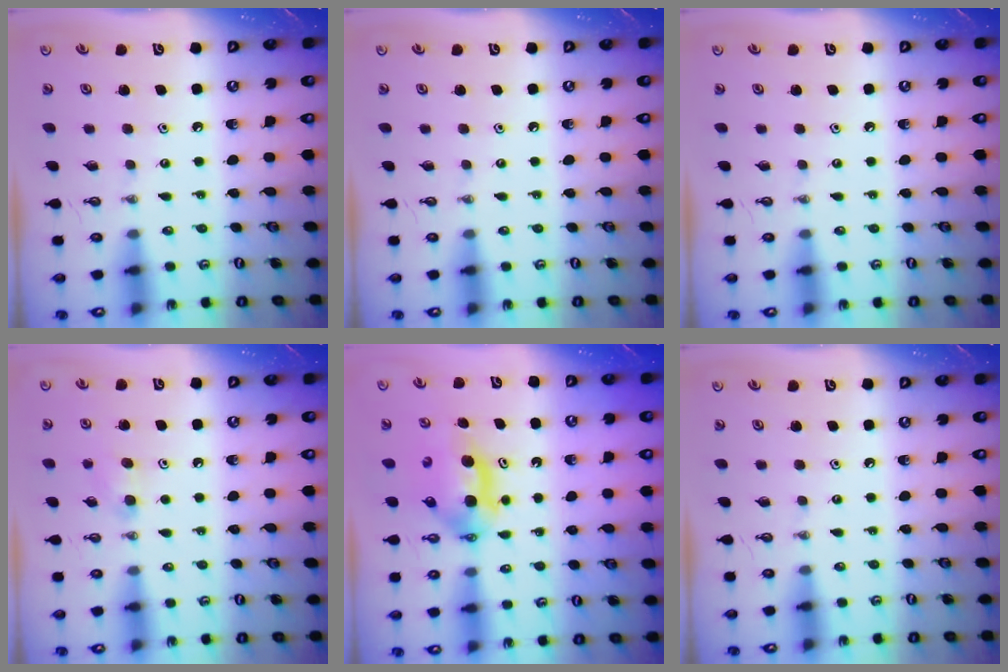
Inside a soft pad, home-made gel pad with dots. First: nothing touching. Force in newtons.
{"total": 0.0}
{"total": 0.0}
{"total": 4.2, "press": 4.0, "slide": 1.4}
{"total": 8.6, "press": 5.1, "slide": 6.9}
{"total": 0.0}